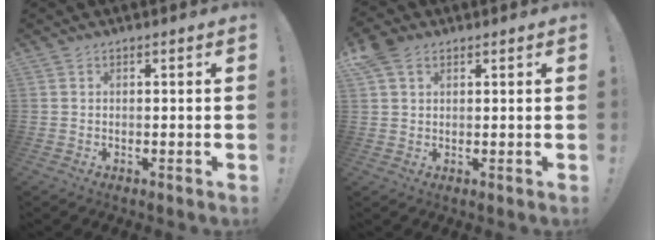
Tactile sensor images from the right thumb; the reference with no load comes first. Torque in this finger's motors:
{"motor_torque": [0.84, 2.00, 0.13, 0.00, 0.01]}